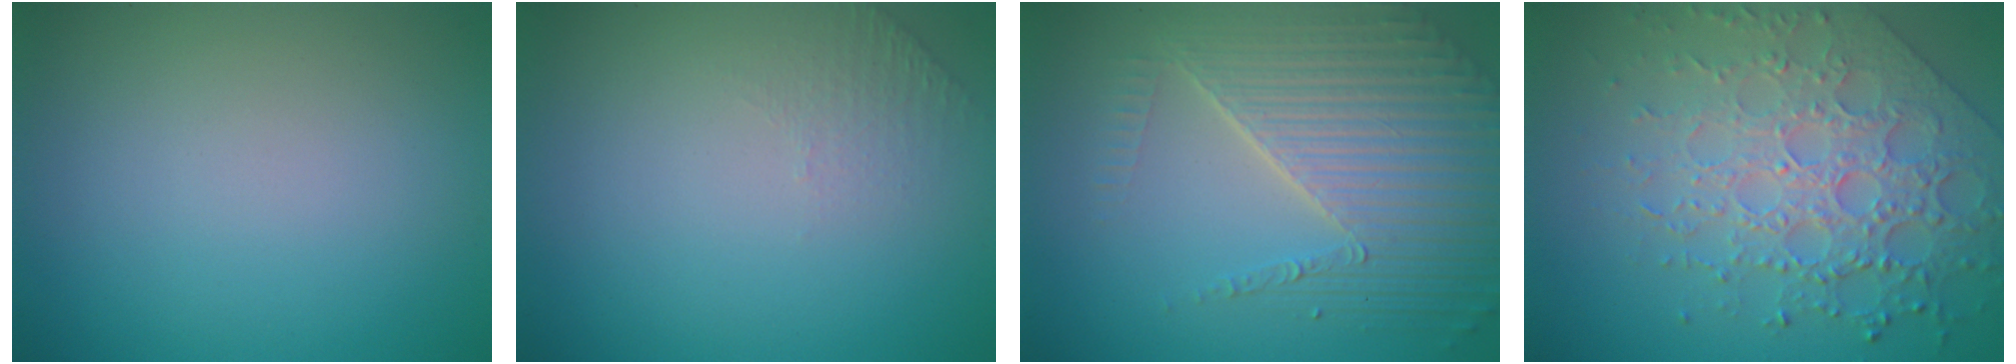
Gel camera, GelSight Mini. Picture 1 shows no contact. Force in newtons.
{"total": 1.0, "press": 0.5, "slide": 0.9}
{"total": 6.9, "press": 5.0, "slide": 4.8}
{"total": 7.4, "press": 5.4, "slide": 5.1}